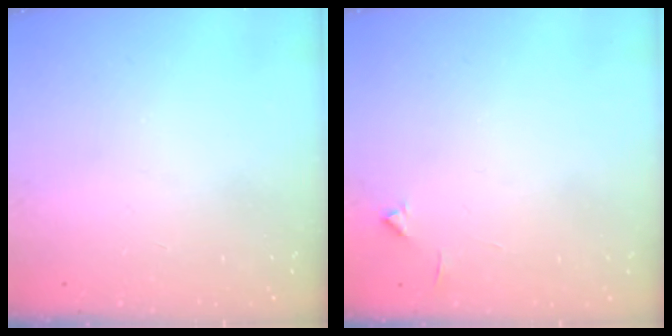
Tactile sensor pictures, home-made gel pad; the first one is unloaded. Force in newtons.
{"total": 4.0, "press": 3.9, "slide": 0.5}